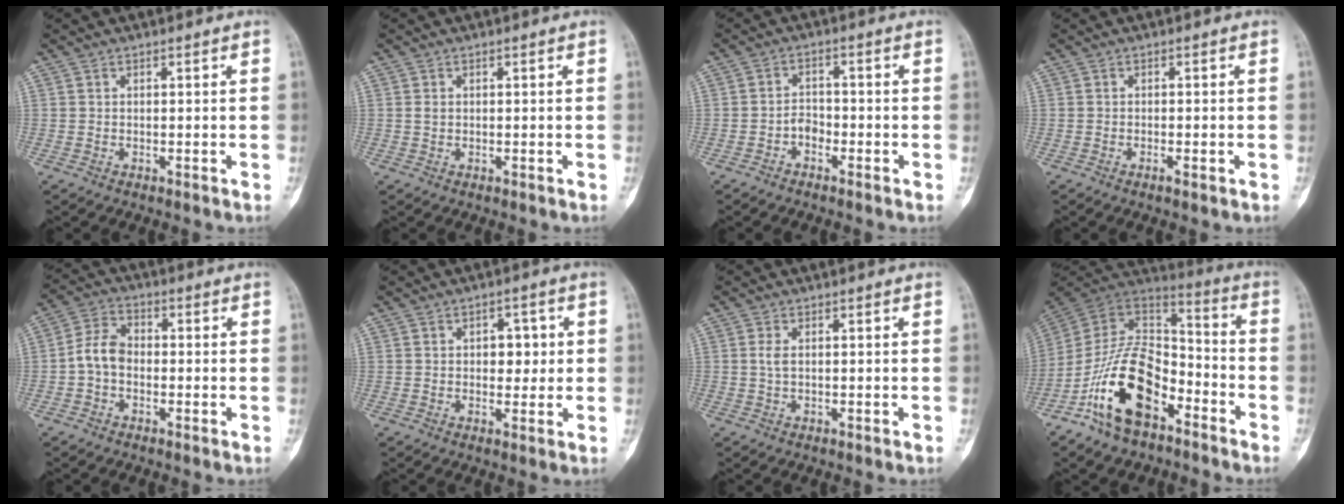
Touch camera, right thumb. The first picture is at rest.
{"total": 0.9, "force": [0.1, 0.7, 0.5], "torque": [-0.010, 0.001, 0.003]}
{"total": 2.4, "force": [-1.5, 1.7, 0.8], "torque": [-0.001, 0.018, -0.033]}
{"total": 1.7, "force": [-0.8, 0.5, 1.4], "torque": [-0.025, 0.001, -0.012]}
{"total": 6.0, "force": [-1.2, 4.3, 4.1], "torque": [-0.068, 0.021, -0.036]}
{"total": 4.6, "force": [0.6, 3.1, 3.2], "torque": [-0.014, 0.002, 0.006]}
{"total": 3.4, "force": [0.0, 1.6, 3.0], "torque": [-0.076, 0.005, -0.003]}
{"total": 18.9, "force": [-9.5, 10.3, 12.7], "torque": [-0.214, 0.086, -0.178]}